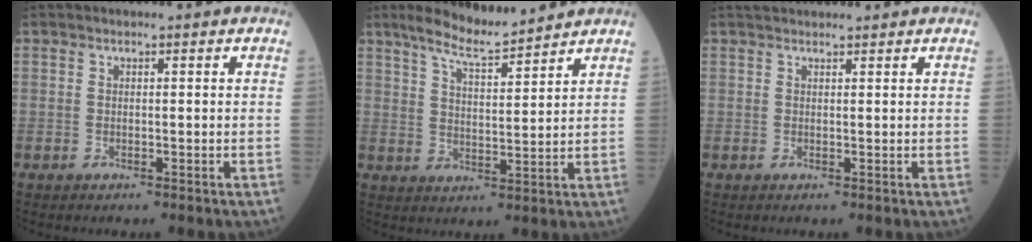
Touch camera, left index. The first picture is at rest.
{"total": 7.6, "force": [6.9, 0.4, 3.2], "torque": [-0.064, 0.004, 0.124]}
{"total": 4.4, "force": [4.0, 0.9, 1.4], "torque": [-0.013, 0.034, 0.060]}